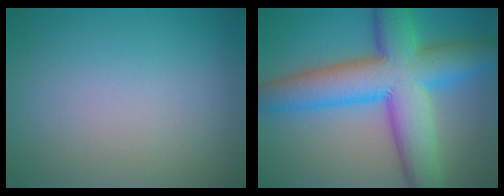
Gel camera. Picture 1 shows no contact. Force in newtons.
{"total": 11.7, "press": 11.7, "slide": 0.1}